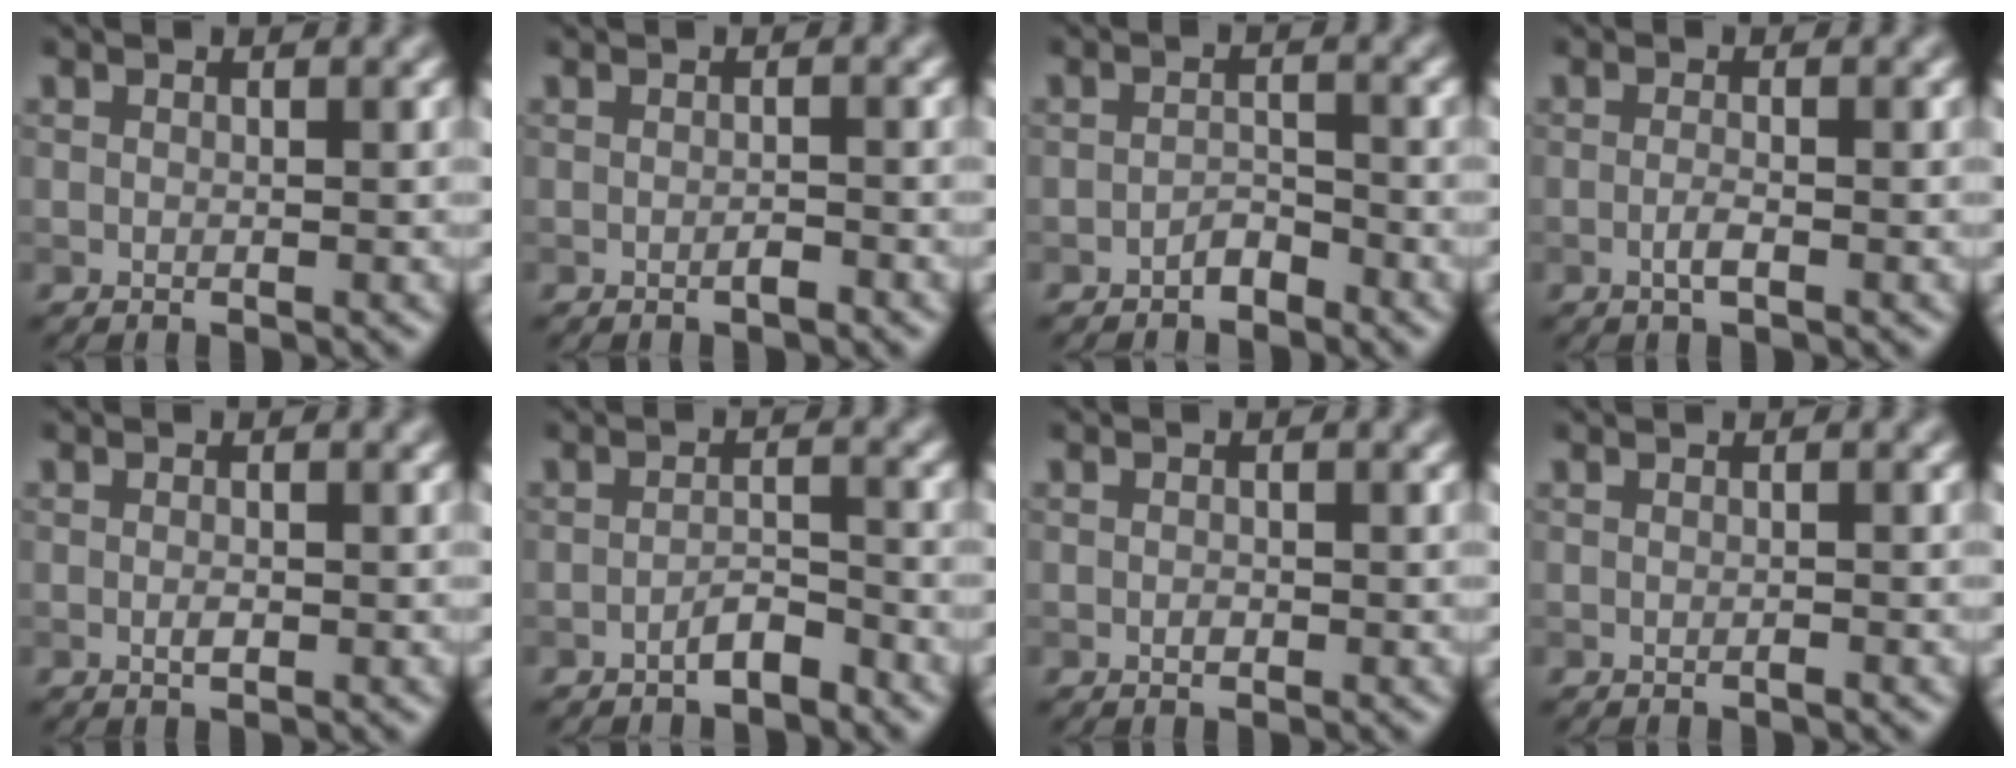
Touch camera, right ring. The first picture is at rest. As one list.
[{"total": 0.9, "force": [-0.6, 0.1, 0.7], "torque": [-0.011, 0.001, -0.009]}, {"total": 1.5, "force": [-1.3, 0.6, 0.6], "torque": [-0.008, 0.006, -0.024]}, {"total": 1.3, "force": [-0.5, 0.3, 1.2], "torque": [-0.024, 0.000, -0.013]}, {"total": 0.8, "force": [-0.2, 0.3, 0.7], "torque": [-0.015, -0.002, -0.004]}, {"total": 1.9, "force": [-1.5, 0.5, 1.1], "torque": [-0.018, 0.008, -0.027]}, {"total": 0.6, "force": [-0.2, 0.4, 0.4], "torque": [-0.006, 0.000, -0.004]}, {"total": 0.5, "force": [-0.3, 0.0, 0.4], "torque": [-0.005, 0.002, -0.006]}]